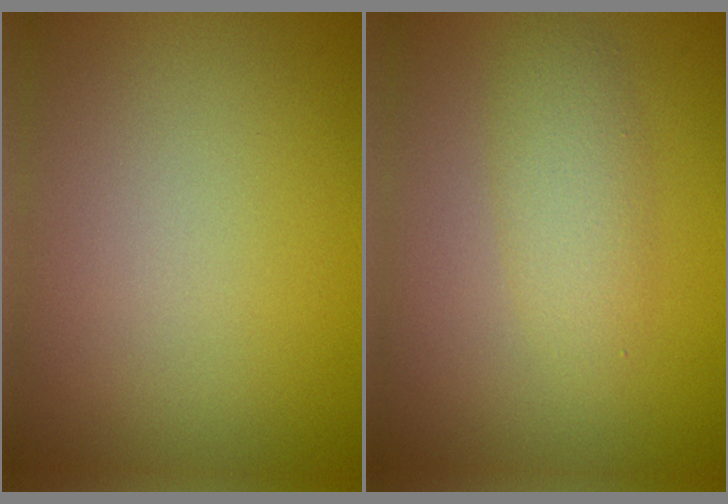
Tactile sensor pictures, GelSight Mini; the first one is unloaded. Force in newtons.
{"total": 2.6, "press": 2.6, "slide": 0.1}